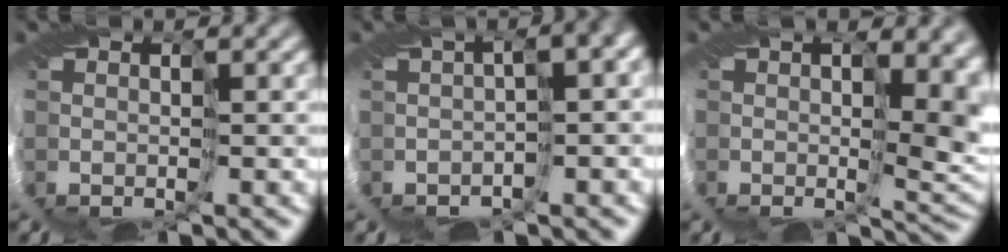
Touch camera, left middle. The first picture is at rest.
{"total": 10.6, "force": [-1.2, 4.9, 9.3], "torque": [-0.112, 0.028, -0.005]}
{"total": 10.1, "force": [2.6, 5.5, 8.1], "torque": [-0.108, 0.005, 0.069]}